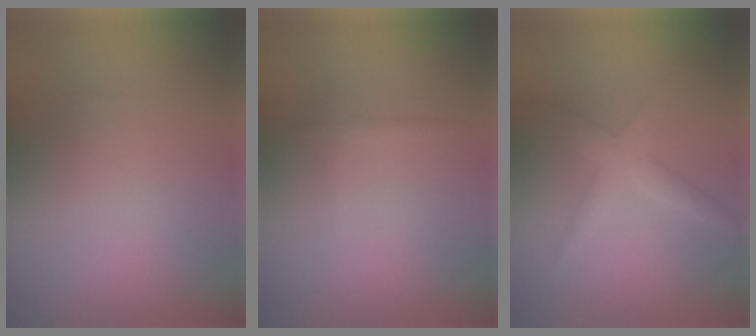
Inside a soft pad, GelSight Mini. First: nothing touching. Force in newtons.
{"total": 0.7, "press": 0.7, "slide": 0.1}
{"total": 2.6, "press": 2.6, "slide": 0.1}